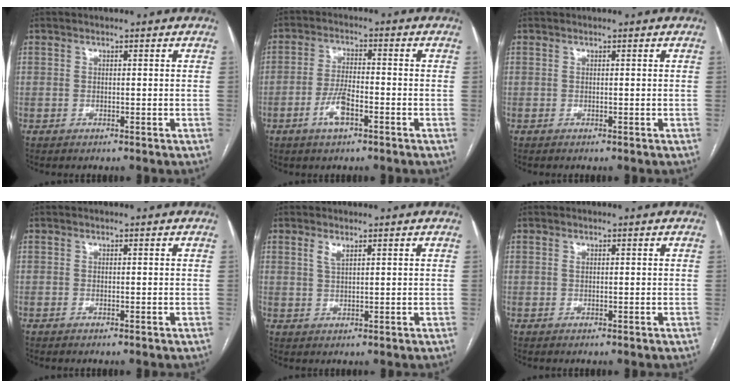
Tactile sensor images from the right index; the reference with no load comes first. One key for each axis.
{"total": 5.4, "fx": -2.6, "fy": 1.6, "fz": 4.5, "tx": -0.093, "ty": -0.002, "tz": -0.047}
{"total": 0.0}
{"total": 0.0}
{"total": 1.9, "fx": 1.2, "fy": 0.5, "fz": 1.4, "tx": -0.032, "ty": 0.000, "tz": 0.026}
{"total": 0.8, "fx": 0.2, "fy": 0.5, "fz": 0.6, "tx": -0.013, "ty": 0.003, "tz": 0.004}